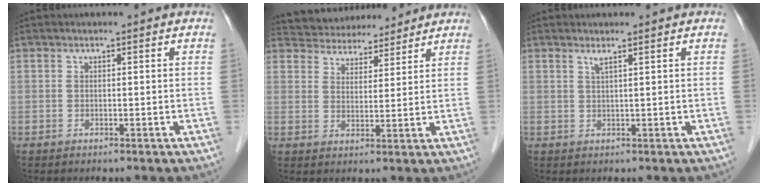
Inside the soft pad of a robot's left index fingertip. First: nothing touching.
{"total": 9.5, "force": [9.0, 2.7, 1.4], "torque": [-0.019, 0.020, 0.136]}
{"total": 1.3, "force": [0.8, -0.4, 1.0], "torque": [-0.026, -0.005, 0.019]}